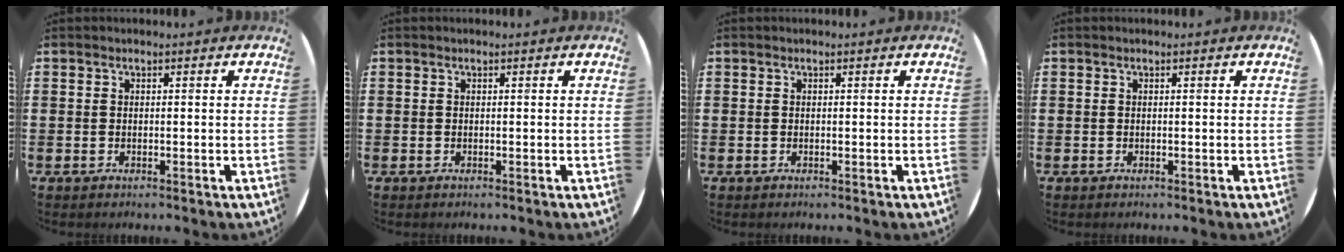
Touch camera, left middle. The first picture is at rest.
{"total": 0.0}
{"total": 0.0}
{"total": 0.0}